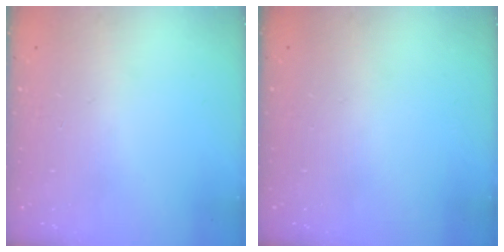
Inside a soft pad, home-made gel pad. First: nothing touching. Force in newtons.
{"total": 0.0}